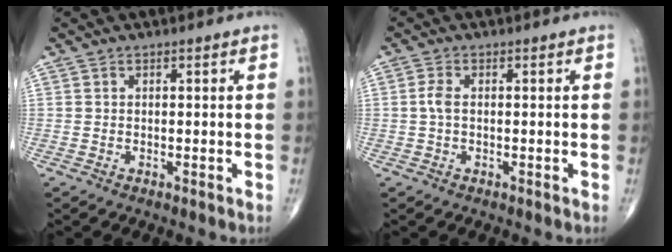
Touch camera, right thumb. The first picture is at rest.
{"total": 2.0, "force": [0.0, 1.0, 1.8], "torque": [-0.043, 0.001, -0.004]}